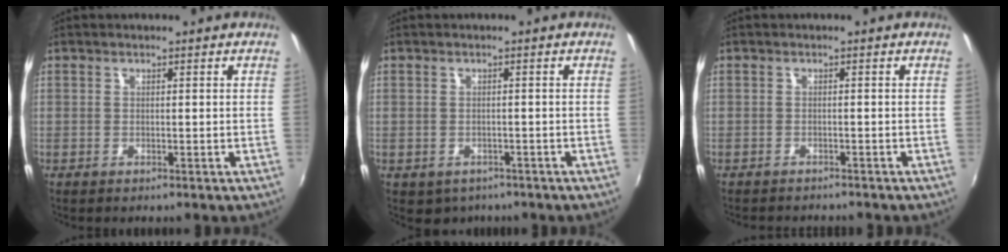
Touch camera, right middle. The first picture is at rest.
{"total": 2.6, "force": [-1.4, 2.0, 0.7], "torque": [-0.020, -0.006, -0.015]}
{"total": 3.4, "force": [-3.2, 0.6, 1.0], "torque": [-0.026, -0.013, -0.049]}